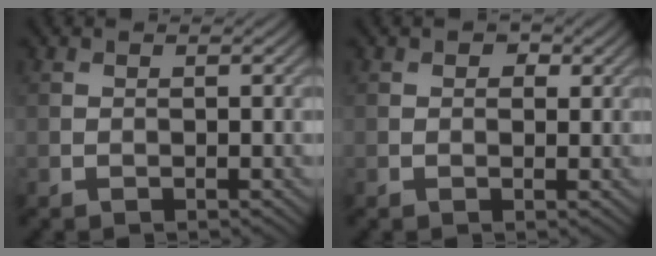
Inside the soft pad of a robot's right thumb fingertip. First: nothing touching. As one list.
[{"total": 1.6, "force": [0.7, 1.2, 0.8], "torque": [-0.008, -0.004, 0.006]}]